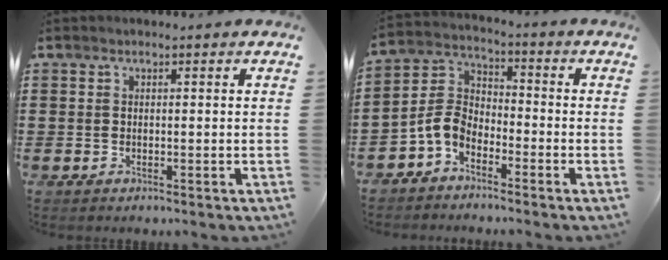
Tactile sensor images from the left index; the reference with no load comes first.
{"total": 5.5, "force": [-3.9, 2.9, 2.6], "torque": [-0.087, -0.009, -0.089]}